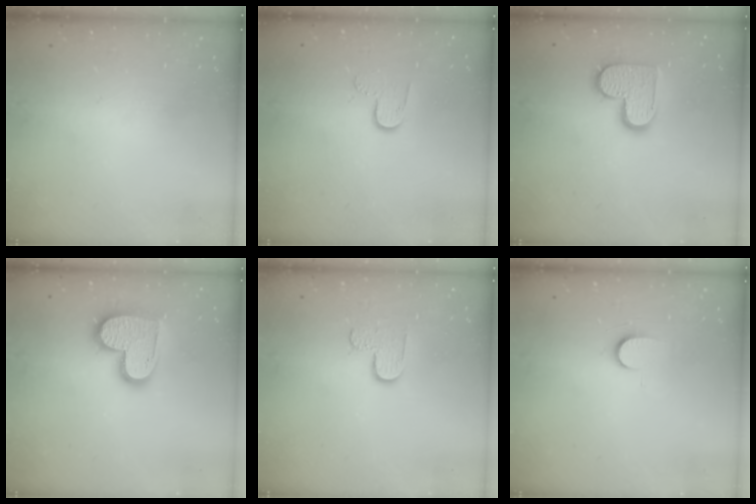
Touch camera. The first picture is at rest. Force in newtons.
{"total": 7.0, "press": 7.0, "slide": 0.6}
{"total": 12.0, "press": 12.0, "slide": 0.6}
{"total": 13.9, "press": 13.9, "slide": 1.2}
{"total": 5.9, "press": 5.8, "slide": 0.6}
{"total": 6.9, "press": 6.9, "slide": 0.8}